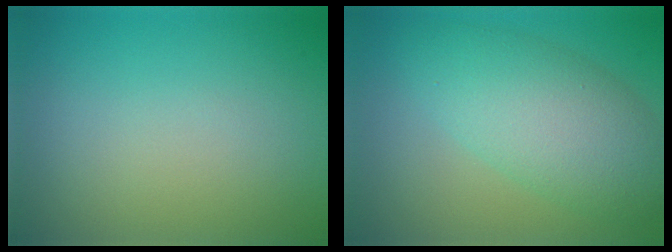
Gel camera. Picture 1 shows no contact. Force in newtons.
{"total": 6.9, "press": 6.9, "slide": 0.2}